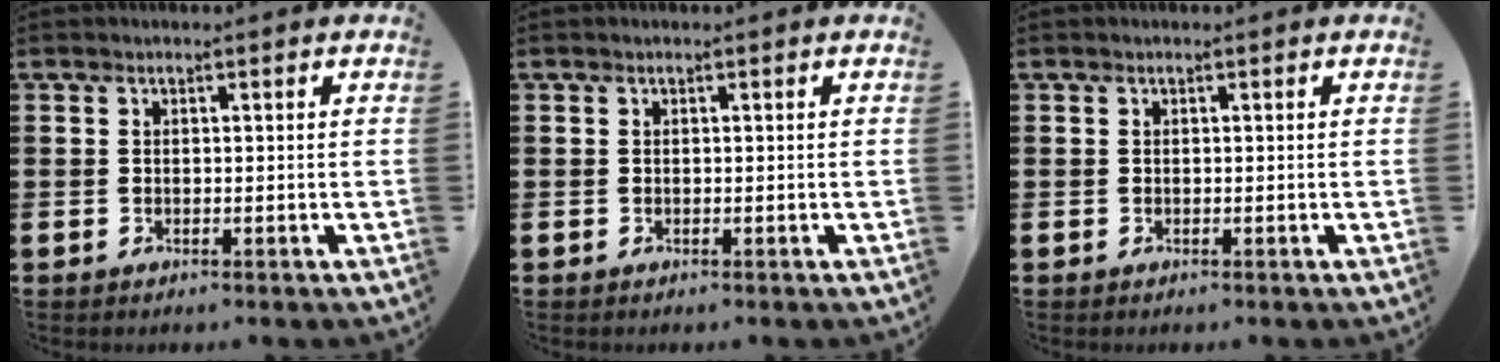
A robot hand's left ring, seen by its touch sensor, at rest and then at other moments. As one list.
[{"total": 0.0}, {"total": 0.0}]